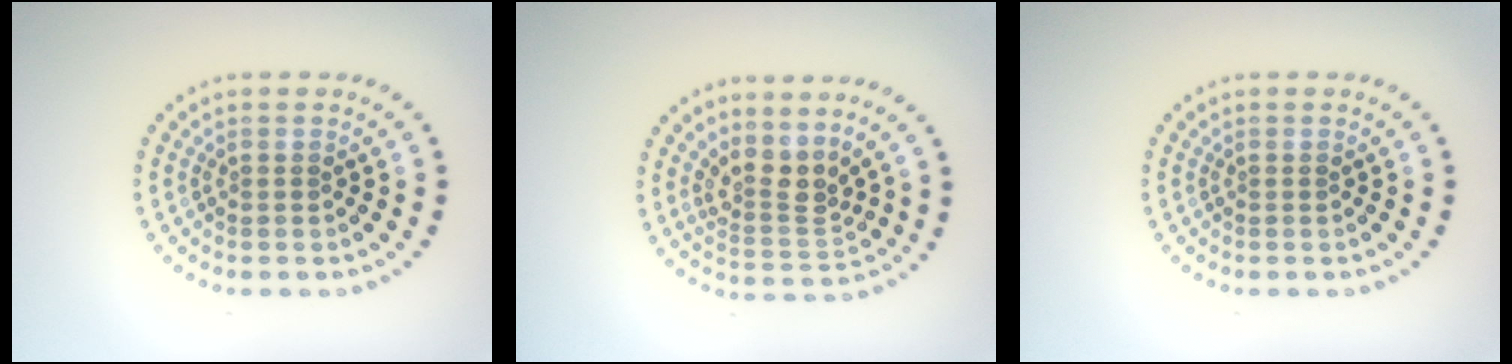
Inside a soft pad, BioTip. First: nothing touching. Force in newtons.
{"total": 3.1, "press": 2.2, "slide": 2.2}
{"total": 0.0}